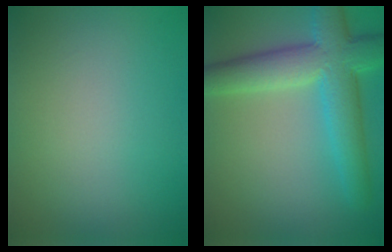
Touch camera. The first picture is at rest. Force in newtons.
{"total": 7.6, "press": 7.6, "slide": 0.4}